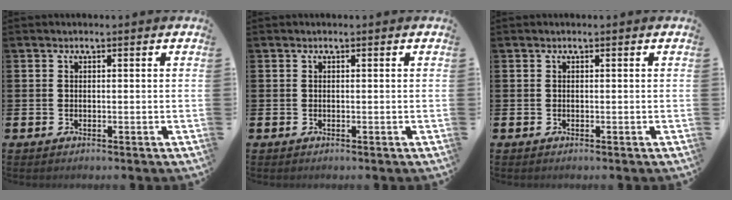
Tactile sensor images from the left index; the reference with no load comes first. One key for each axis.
{"total": 0.0}
{"total": 0.0}